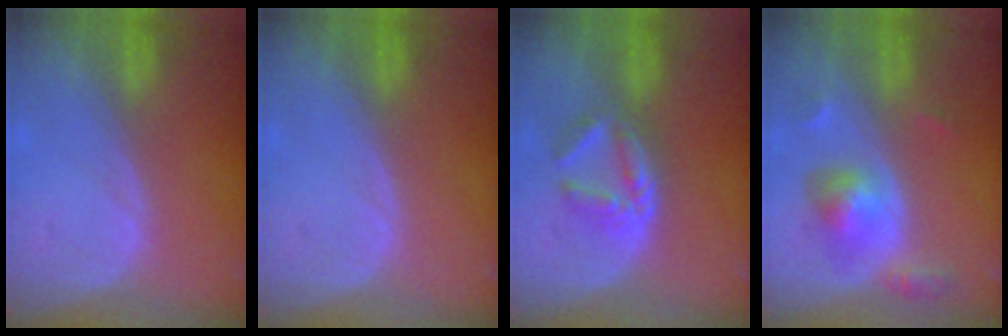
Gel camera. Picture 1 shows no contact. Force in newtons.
{"total": 0.0}
{"total": 6.0, "press": 5.2, "slide": 3.1}
{"total": 5.9, "press": 5.6, "slide": 1.8}